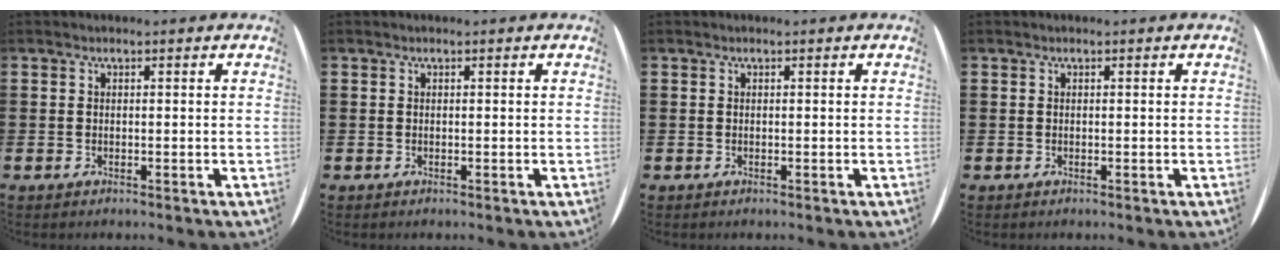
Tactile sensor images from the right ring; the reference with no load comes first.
{"total": 0.0}
{"total": 0.0}
{"total": 0.0}